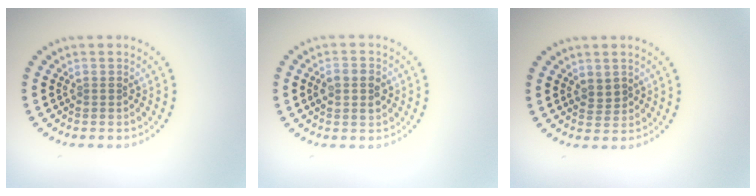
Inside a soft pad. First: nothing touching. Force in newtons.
{"total": 2.7, "press": 2.7, "slide": 0.1}
{"total": 0.9, "press": 0.8, "slide": 0.4}